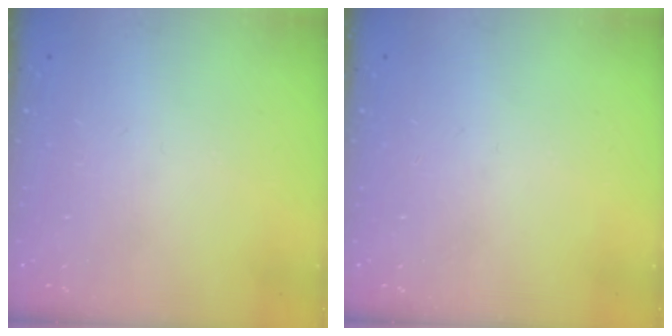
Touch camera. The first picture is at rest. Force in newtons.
{"total": 0.0}